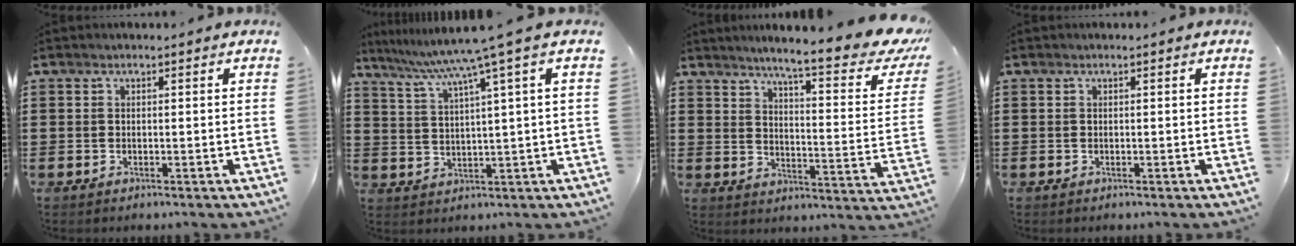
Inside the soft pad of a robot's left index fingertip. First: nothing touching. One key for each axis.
{"total": 7.2, "fx": 4.5, "fy": -1.1, "fz": 5.6, "tx": -0.123, "ty": -0.028, "tz": 0.070}
{"total": 8.4, "fx": 6.7, "fy": 0.0, "fz": 5.2, "tx": -0.093, "ty": -0.054, "tz": 0.101}
{"total": 0.0}